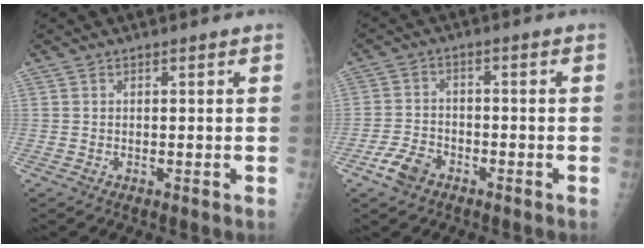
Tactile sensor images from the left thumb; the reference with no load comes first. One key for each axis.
{"total": 5.4, "fx": -3.4, "fy": 3.2, "fz": 2.6, "tx": -0.047, "ty": 0.017, "tz": -0.062}